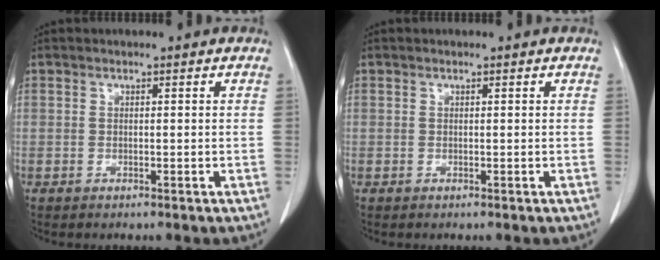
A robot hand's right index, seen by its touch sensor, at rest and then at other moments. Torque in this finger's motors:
{"motor_torque": [-0.03, 0.10, 0.01, 0.00]}